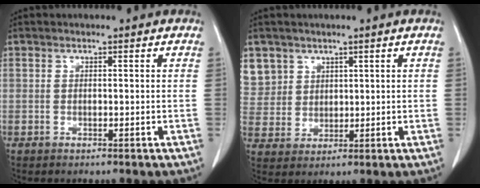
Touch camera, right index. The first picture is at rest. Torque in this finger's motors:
{"motor_torque": [-0.18, 0.27, -0.03, 0.00]}